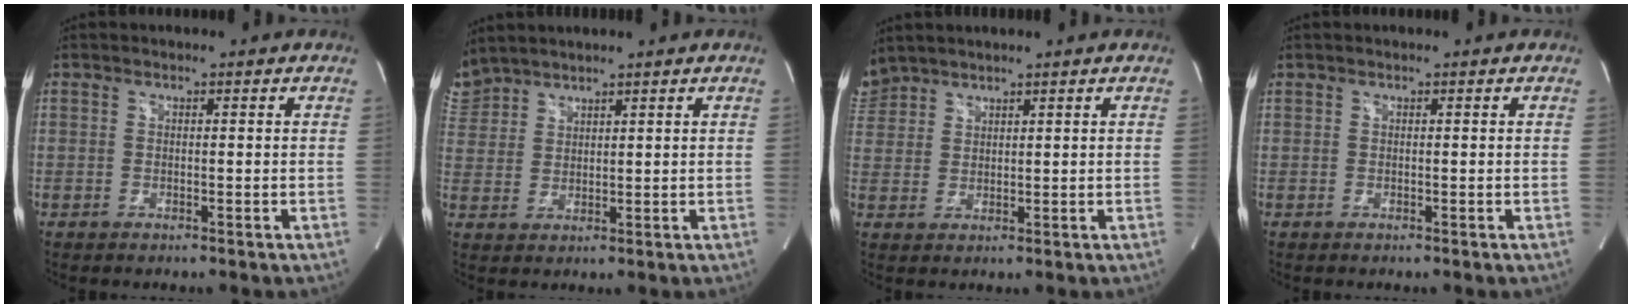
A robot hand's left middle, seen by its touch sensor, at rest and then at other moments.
{"total": 5.0, "force": [4.8, 1.1, 0.5], "torque": [-0.020, 0.022, 0.102]}
{"total": 4.3, "force": [4.1, 1.4, 0.2], "torque": [-0.012, 0.019, 0.089]}
{"total": 0.0}